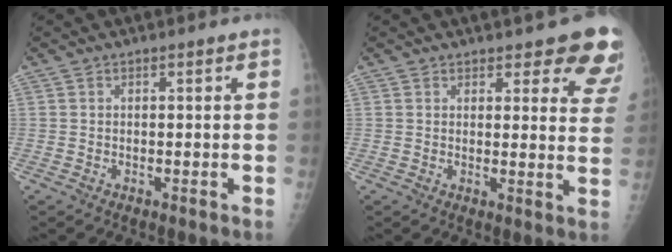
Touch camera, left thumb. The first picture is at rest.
{"total": 9.7, "force": [8.4, 3.7, 3.1], "torque": [0.016, -0.050, 0.068]}